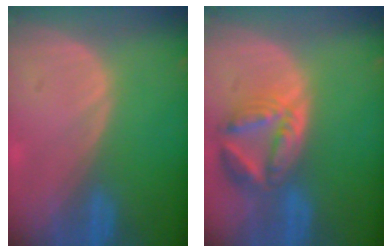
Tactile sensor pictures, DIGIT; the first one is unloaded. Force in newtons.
{"total": 8.1, "press": 7.2, "slide": 3.7}